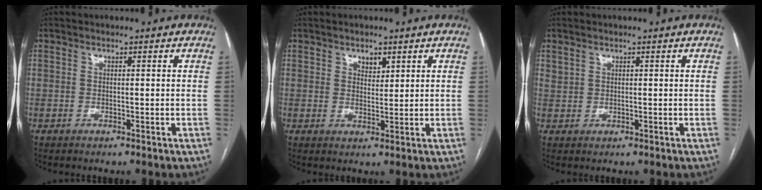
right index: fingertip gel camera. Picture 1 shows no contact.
{"total": 2.3, "force": [1.4, 1.3, 1.3], "torque": [-0.018, -0.003, 0.026]}
{"total": 1.0, "force": [0.8, 0.5, 0.2], "torque": [0.001, 0.004, 0.016]}